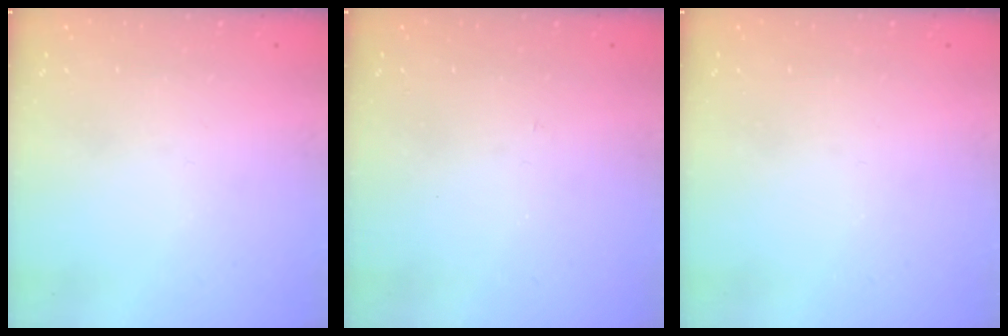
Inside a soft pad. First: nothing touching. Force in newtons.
{"total": 2.7, "press": 2.7, "slide": 0.3}
{"total": 0.0}